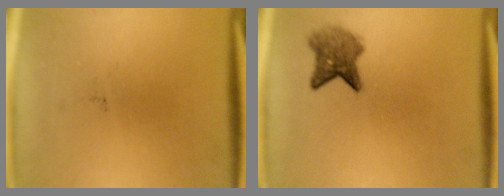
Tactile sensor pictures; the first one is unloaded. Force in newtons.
{"total": 4.5}